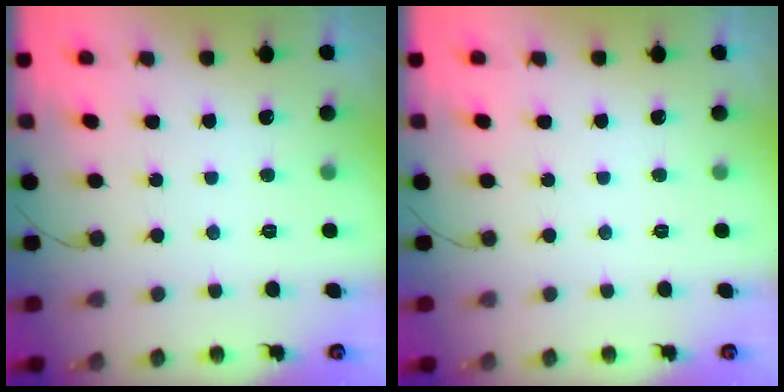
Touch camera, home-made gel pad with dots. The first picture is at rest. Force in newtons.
{"total": 0.0}